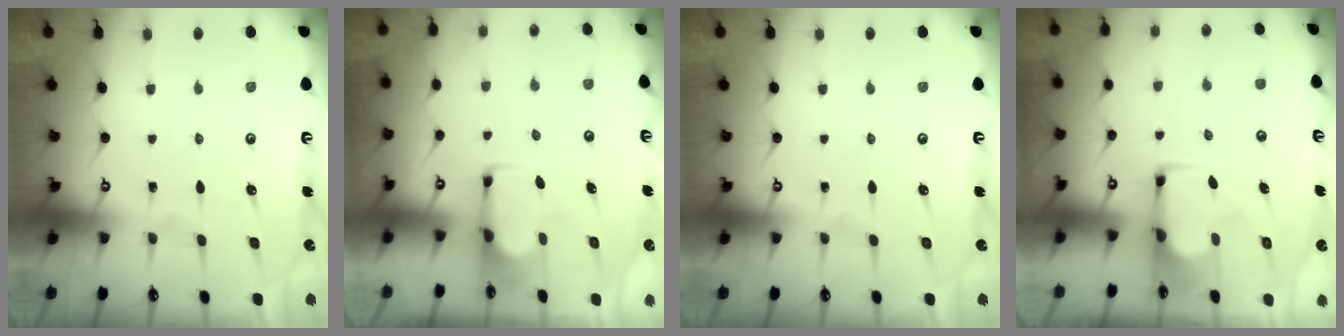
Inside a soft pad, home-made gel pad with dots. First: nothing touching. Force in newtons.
{"total": 1.8, "press": 1.6, "slide": 0.7}
{"total": 0.0}
{"total": 2.0, "press": 1.7, "slide": 1.0}